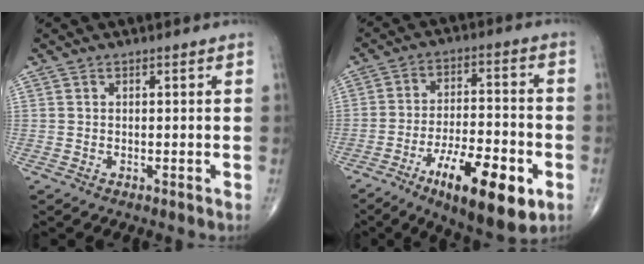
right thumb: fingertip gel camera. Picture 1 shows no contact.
{"total": 17.3, "force": [-7.8, 5.7, 14.4], "torque": [-0.219, 0.024, -0.118]}